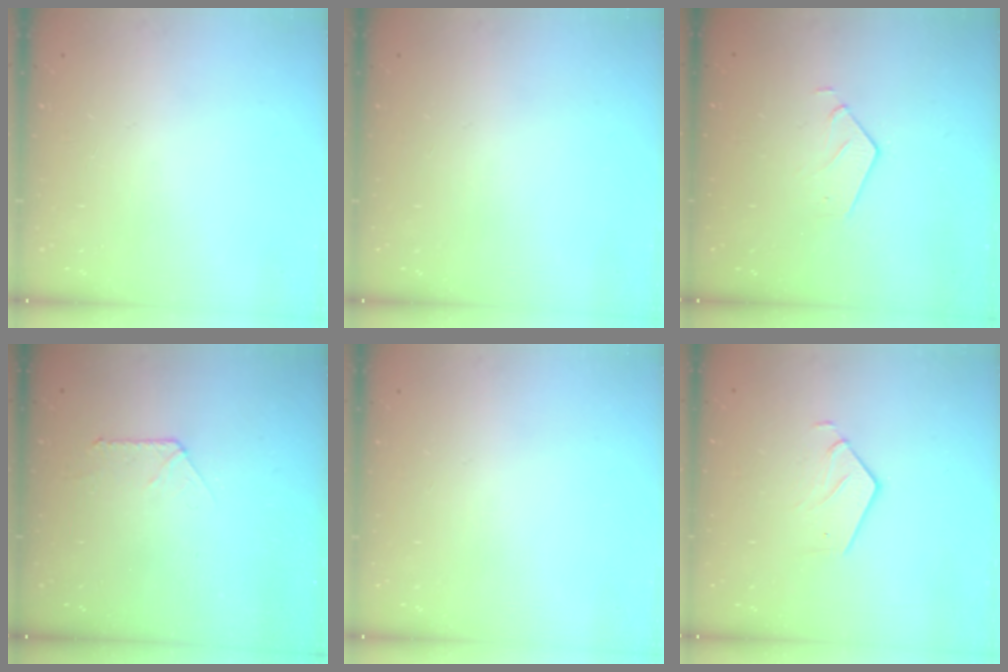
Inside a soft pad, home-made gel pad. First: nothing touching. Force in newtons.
{"total": 0.0}
{"total": 2.6, "press": 2.6, "slide": 0.2}
{"total": 4.5, "press": 4.5, "slide": 0.4}
{"total": 0.0}
{"total": 2.9, "press": 2.9, "slide": 0.2}